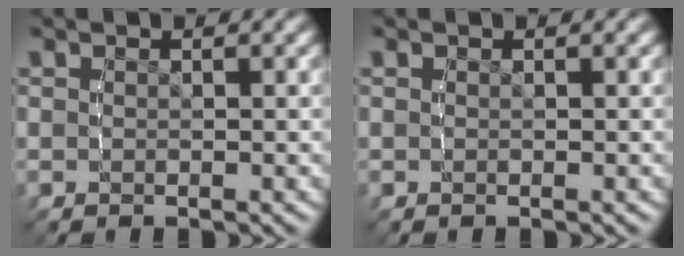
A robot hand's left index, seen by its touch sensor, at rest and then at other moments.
{"total": 0.0}